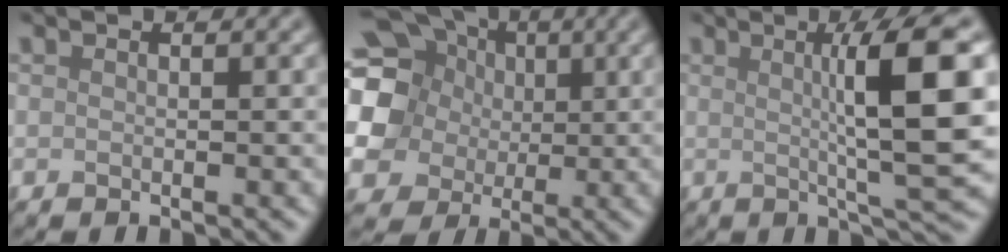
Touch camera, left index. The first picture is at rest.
{"total": 17.2, "force": [3.9, 15.4, 6.6], "torque": [-0.186, 0.021, 0.039]}
{"total": 8.9, "force": [1.3, 1.3, 8.7], "torque": [-0.114, 0.009, 0.020]}